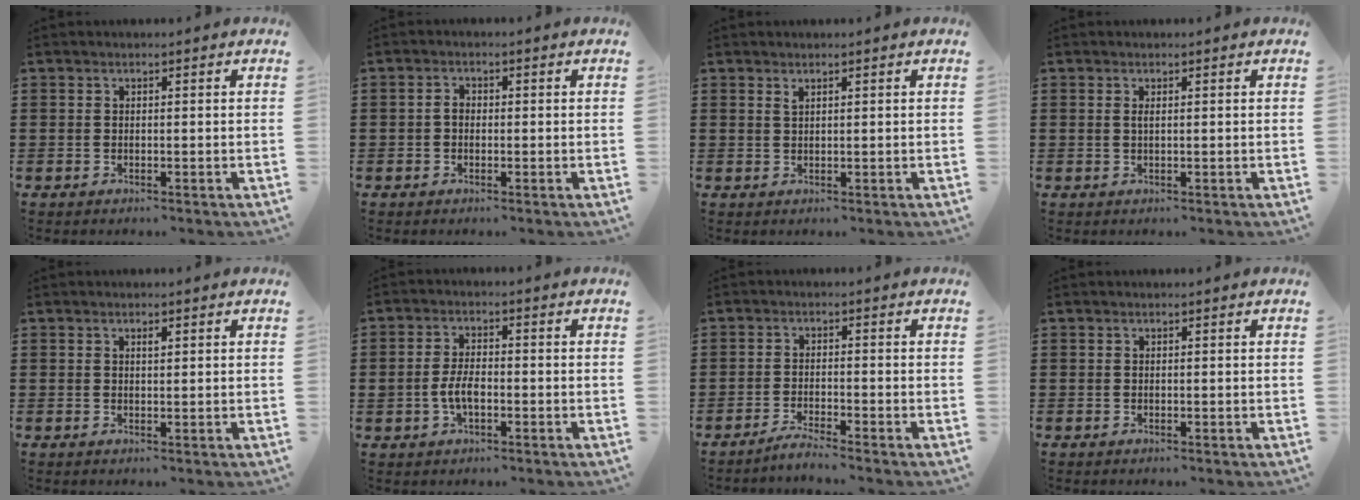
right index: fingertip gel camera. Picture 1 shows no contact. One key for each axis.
{"total": 1.6, "fx": -0.2, "fy": 1.1, "fz": 1.2, "tx": -0.024, "ty": 0.005, "tz": -0.005}
{"total": 0.8, "fx": 0.5, "fy": 0.1, "fz": 0.6, "tx": -0.013, "ty": 0.001, "tz": 0.010}
{"total": 0.7, "fx": 0.2, "fy": 0.2, "fz": 0.7, "tx": -0.015, "ty": 0.001, "tz": 0.004}
{"total": 0.8, "fx": 0.3, "fy": 0.3, "fz": 0.6, "tx": -0.013, "ty": 0.002, "tz": 0.006}
{"total": 3.9, "fx": -0.9, "fy": 2.0, "fz": 3.3, "tx": -0.080, "ty": -0.001, "tz": -0.022}
{"total": 2.2, "fx": -2.1, "fy": -0.3, "fz": 0.6, "tx": -0.010, "ty": 0.002, "tz": -0.039}
{"total": 0.0}